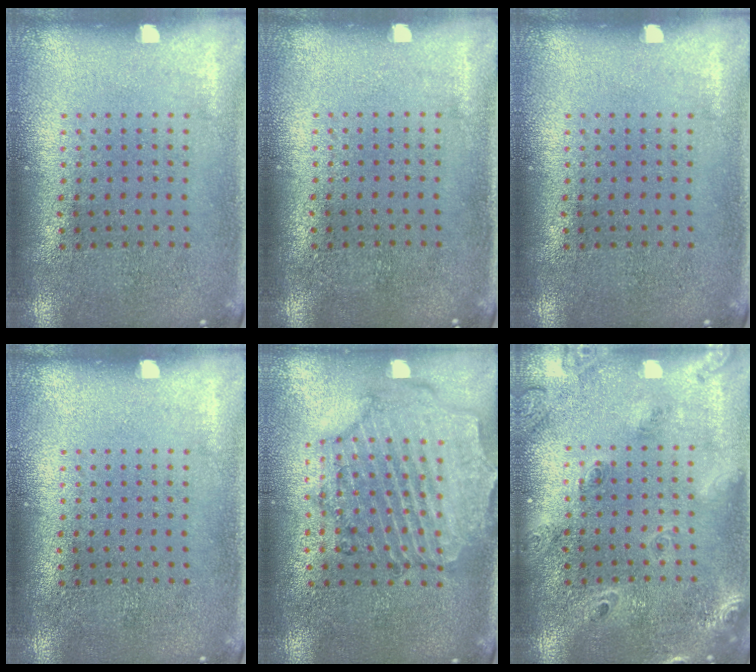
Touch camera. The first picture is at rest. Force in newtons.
{"total": 0.0}
{"total": 0.0}
{"total": 0.0}
{"total": 1.4, "press": 1.4, "slide": 0.2}
{"total": 1.8, "press": 1.7, "slide": 0.8}